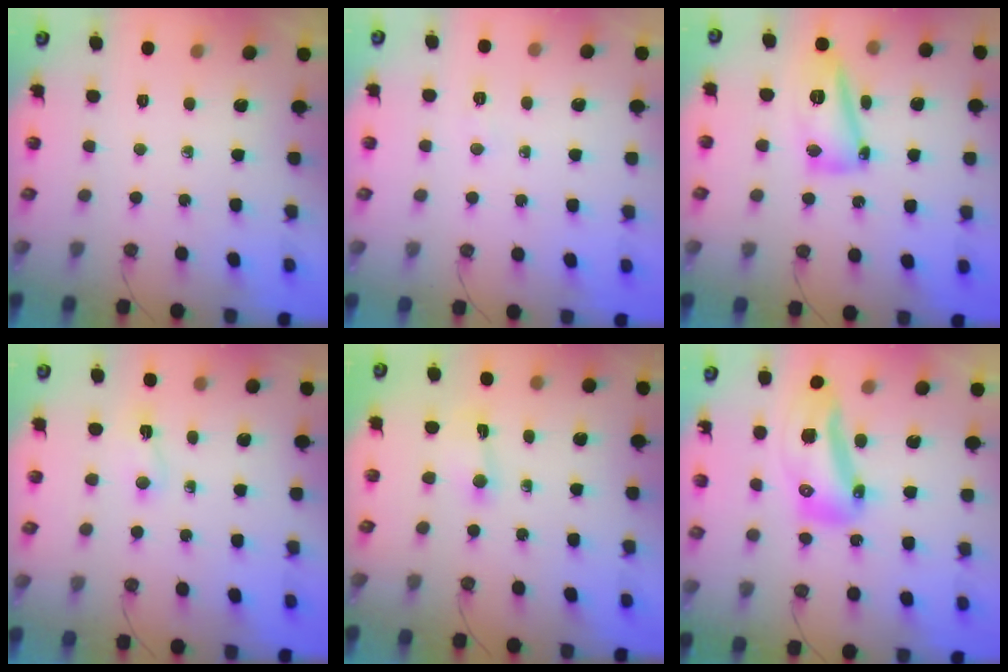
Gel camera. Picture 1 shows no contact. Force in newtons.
{"total": 4.0, "press": 4.0, "slide": 0.7}
{"total": 14.4, "press": 14.2, "slide": 2.5}
{"total": 2.0, "press": 1.6, "slide": 1.2}
{"total": 1.6, "press": 1.6, "slide": 0.3}
{"total": 14.4, "press": 14.3, "slide": 1.7}